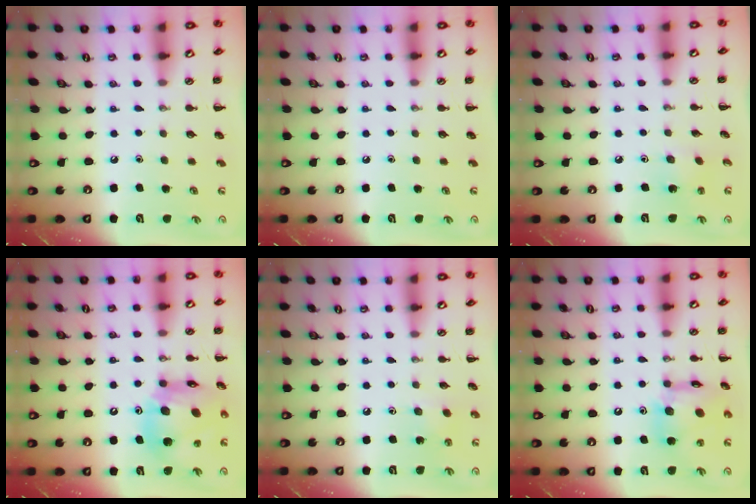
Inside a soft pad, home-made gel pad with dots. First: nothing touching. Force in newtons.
{"total": 0.0}
{"total": 1.7, "press": 1.6, "slide": 0.6}
{"total": 15.4, "press": 14.7, "slide": 4.3}
{"total": 2.8, "press": 2.6, "slide": 0.9}
{"total": 14.0, "press": 13.8, "slide": 2.5}